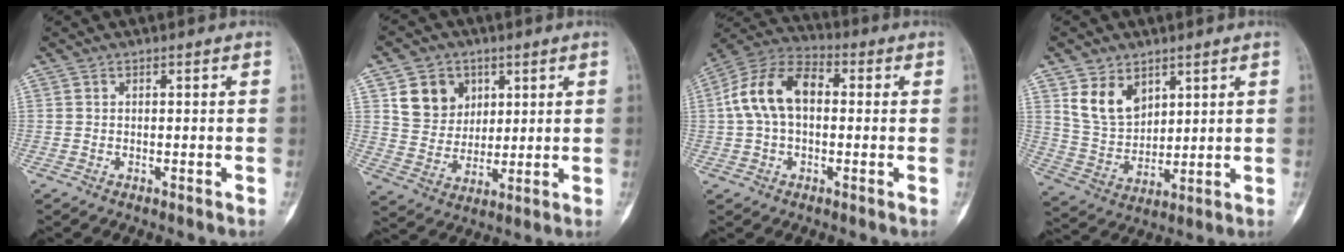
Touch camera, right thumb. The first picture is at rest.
{"total": 10.1, "force": [4.2, 8.4, 3.8], "torque": [-0.032, -0.018, 0.081]}
{"total": 12.9, "force": [1.1, 8.1, 10.0], "torque": [-0.190, 0.038, 0.007]}
{"total": 9.7, "force": [5.0, 6.6, 5.1], "torque": [-0.073, -0.031, 0.111]}